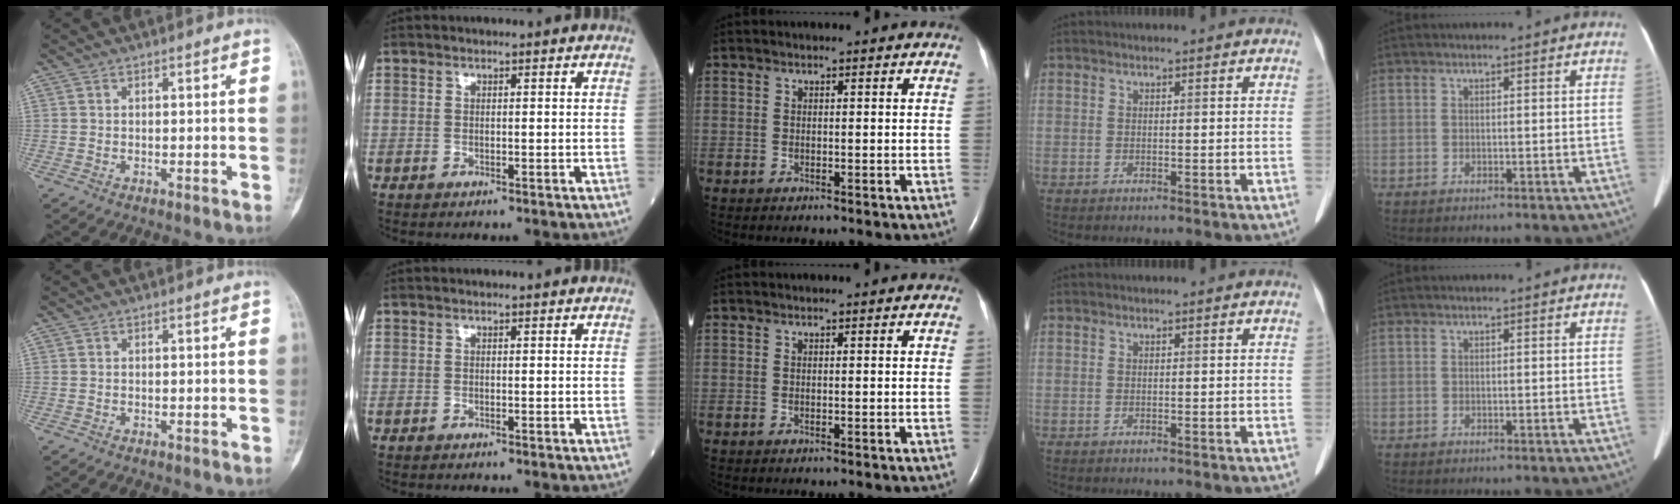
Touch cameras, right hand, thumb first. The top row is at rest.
{}